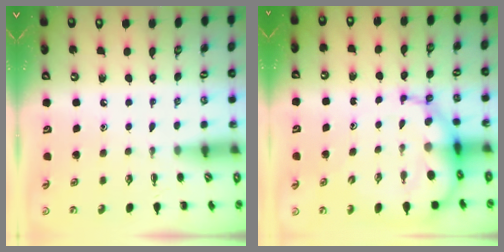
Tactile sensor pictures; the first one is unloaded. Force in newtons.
{"total": 13.1, "press": 12.6, "slide": 3.5}